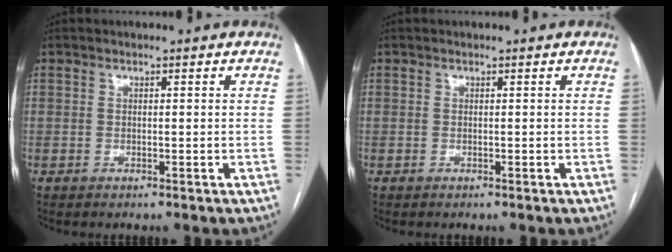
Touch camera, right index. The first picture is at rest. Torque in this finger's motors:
{"motor_torque": [0.33, 0.02, -0.02, -0.01]}